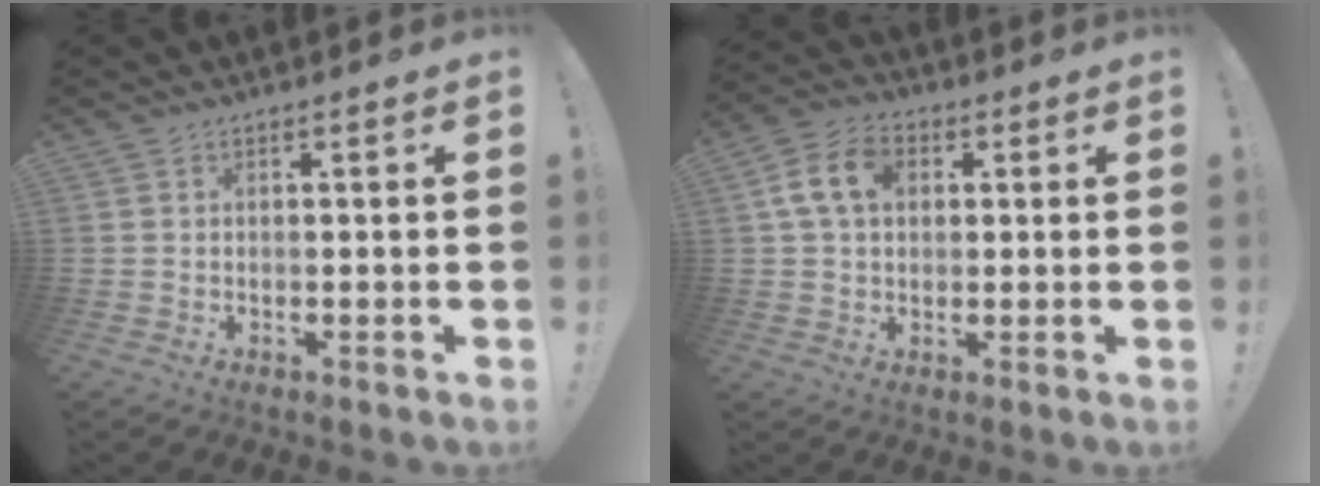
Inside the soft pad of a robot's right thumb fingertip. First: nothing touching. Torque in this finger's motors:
{"motor_torque": [1.25, 1.23, 0.28, 0.04, 0.01]}